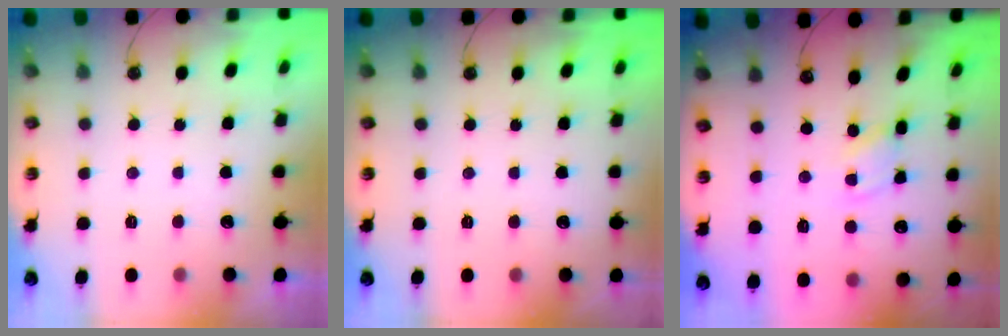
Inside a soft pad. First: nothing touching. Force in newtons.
{"total": 0.0}
{"total": 1.6, "press": 1.6, "slide": 0.2}